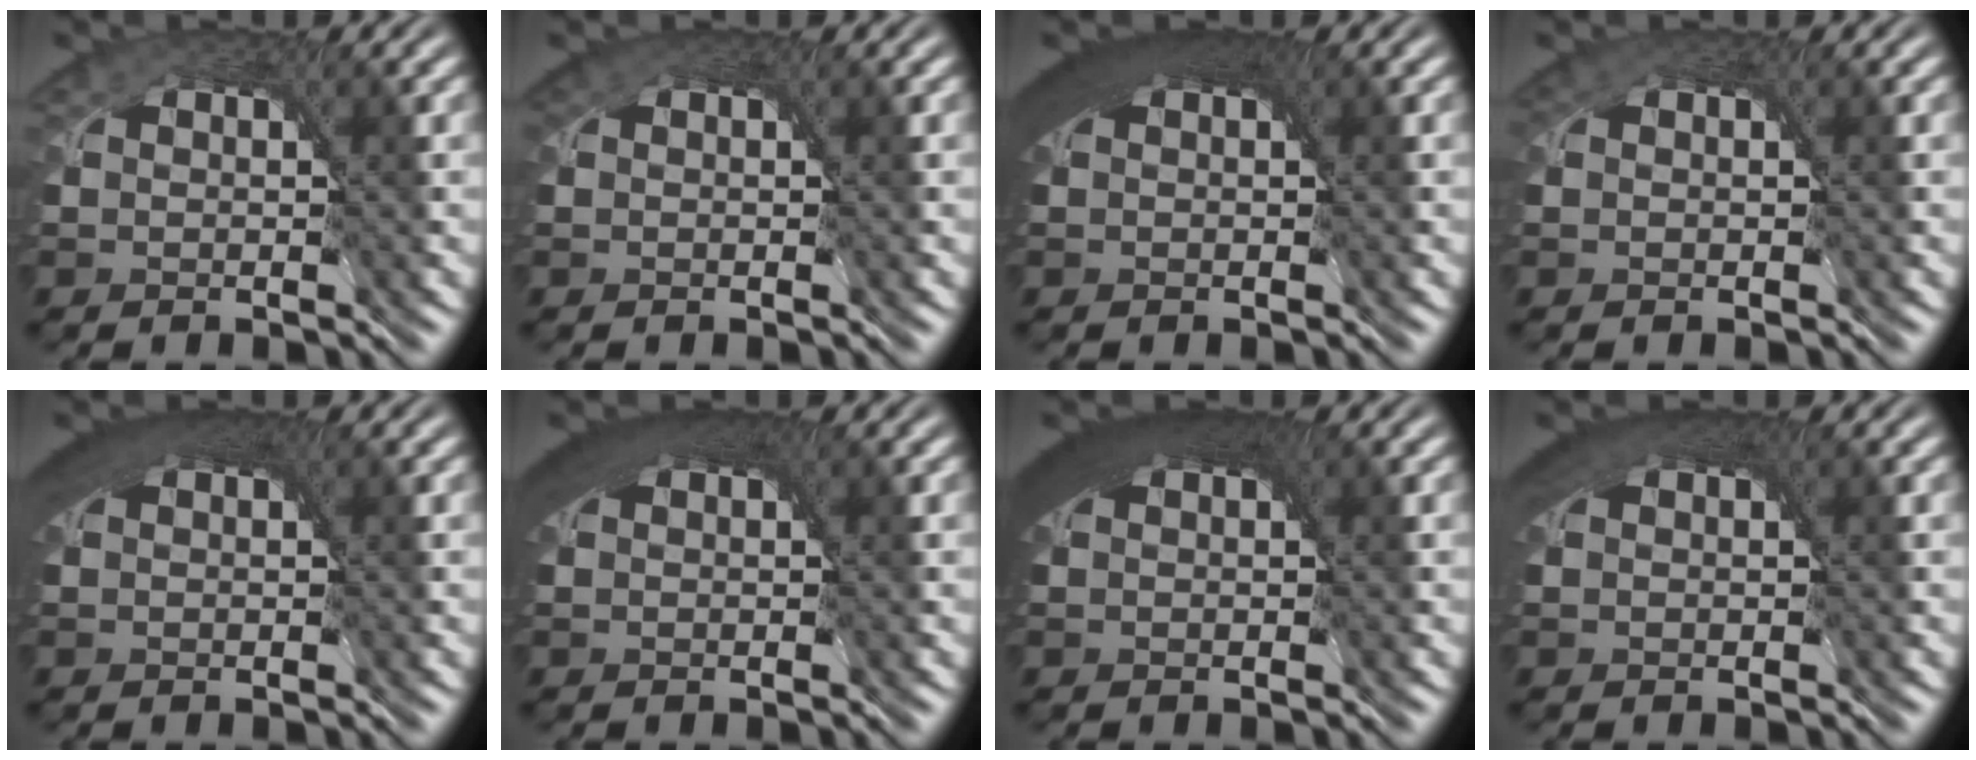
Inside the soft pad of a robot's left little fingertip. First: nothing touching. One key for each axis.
{"total": 1.5, "fx": 0.8, "fy": 1.0, "fz": 0.8, "tx": -0.015, "ty": 0.003, "tz": 0.009}
{"total": 6.7, "fx": 2.9, "fy": 3.2, "fz": 5.1, "tx": -0.084, "ty": 0.015, "tz": 0.033}
{"total": 1.1, "fx": 0.4, "fy": 0.8, "fz": 0.6, "tx": -0.017, "ty": 0.001, "tz": 0.004}
{"total": 6.0, "fx": 2.8, "fy": 2.9, "fz": 4.4, "tx": -0.078, "ty": 0.014, "tz": 0.033}
{"total": 6.7, "fx": 3.0, "fy": 3.3, "fz": 5.0, "tx": -0.085, "ty": 0.016, "tz": 0.034}
{"total": 7.6, "fx": 2.9, "fy": 3.8, "fz": 5.9, "tx": -0.096, "ty": 0.017, "tz": 0.032}
{"total": 6.0, "fx": 3.0, "fy": 2.9, "fz": 4.3, "tx": -0.077, "ty": 0.016, "tz": 0.035}